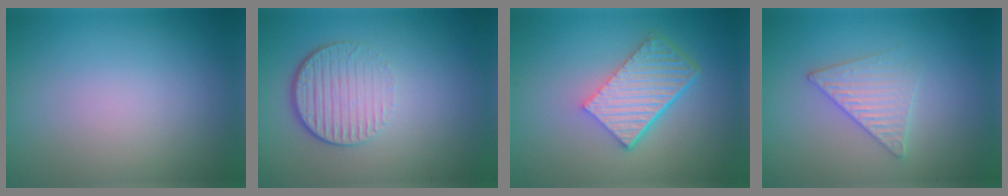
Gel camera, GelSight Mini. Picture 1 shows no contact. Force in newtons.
{"total": 4.2, "press": 2.8, "slide": 3.2}
{"total": 6.0, "press": 4.0, "slide": 4.4}
{"total": 3.0, "press": 3.0, "slide": 0.3}